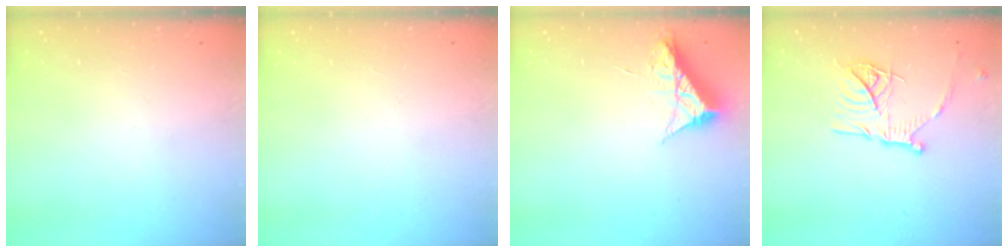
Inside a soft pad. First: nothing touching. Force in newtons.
{"total": 0.0}
{"total": 8.6, "press": 8.6, "slide": 0.4}
{"total": 17.1, "press": 17.0, "slide": 1.5}